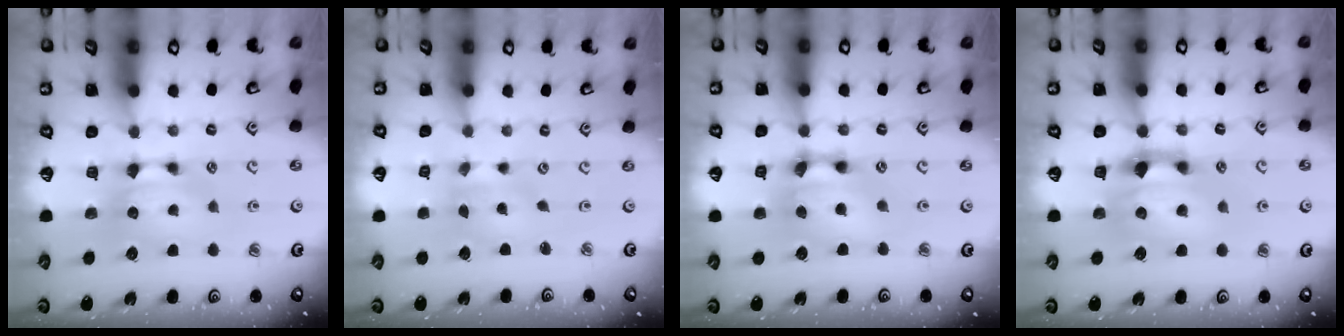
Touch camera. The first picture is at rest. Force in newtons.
{"total": 1.3, "press": 0.7, "slide": 1.1}
{"total": 5.5, "press": 4.5, "slide": 3.1}
{"total": 3.4, "press": 2.9, "slide": 1.8}